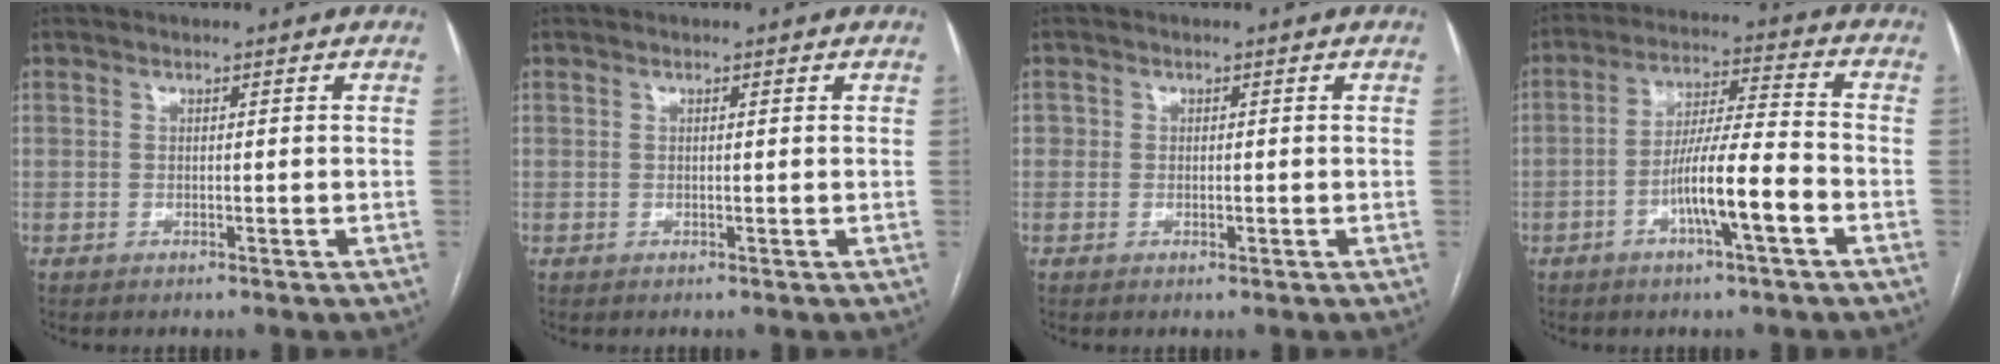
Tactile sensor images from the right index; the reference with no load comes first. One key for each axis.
{"total": 0.0}
{"total": 1.5, "fx": -0.2, "fy": 1.3, "fz": 0.7, "tx": -0.007, "ty": 0.002, "tz": -0.002}
{"total": 10.1, "fx": -4.0, "fy": 0.7, "fz": 9.2, "tx": -0.165, "ty": 0.009, "tz": -0.071}